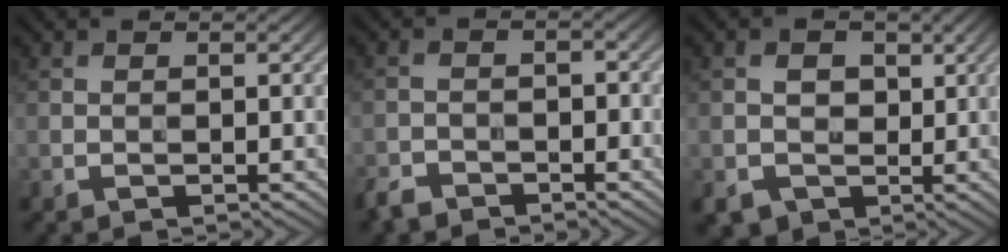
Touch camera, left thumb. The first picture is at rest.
{"total": 3.4, "force": [-2.8, 1.6, 1.1], "torque": [-0.021, -0.004, -0.063]}
{"total": 3.9, "force": [-0.2, 3.6, 1.2], "torque": [-0.022, -0.002, -0.009]}